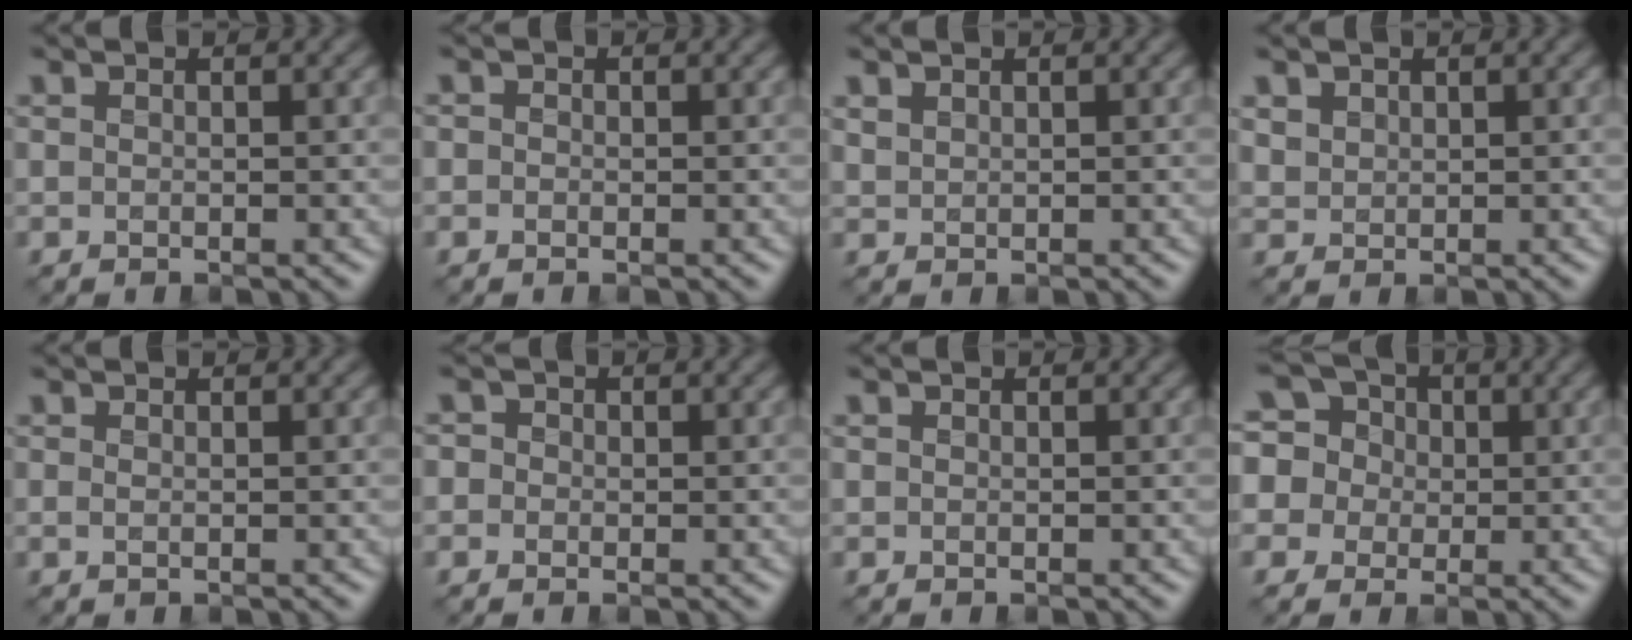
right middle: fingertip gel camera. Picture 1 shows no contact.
{"total": 0.6, "force": [-0.2, 0.6, 0.2], "torque": [-0.001, -0.004, -0.005]}
{"total": 0.9, "force": [0.8, 0.3, 0.2], "torque": [-0.012, 0.001, 0.021]}
{"total": 1.2, "force": [0.9, 0.8, 0.3], "torque": [-0.014, -0.002, 0.021]}
{"total": 0.5, "force": [0.1, 0.2, 0.5], "torque": [-0.013, 0.001, 0.002]}
{"total": 2.2, "force": [0.5, 2.0, 0.8], "torque": [0.005, 0.017, -0.020]}
{"total": 0.0}
{"total": 9.5, "force": [1.9, 8.6, 3.6], "torque": [-0.109, 0.046, 0.005]}